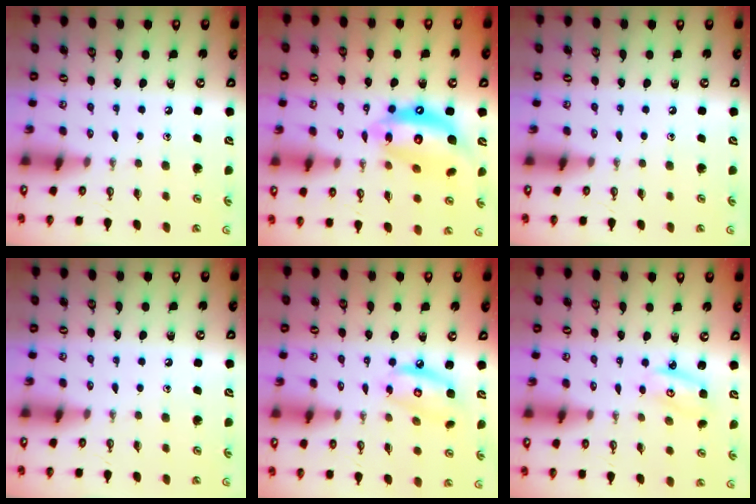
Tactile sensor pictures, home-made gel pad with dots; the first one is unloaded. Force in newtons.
{"total": 15.1, "press": 15.0, "slide": 1.5}
{"total": 0.0}
{"total": 0.0}
{"total": 8.3, "press": 8.3, "slide": 0.7}
{"total": 3.5, "press": 3.5, "slide": 0.2}